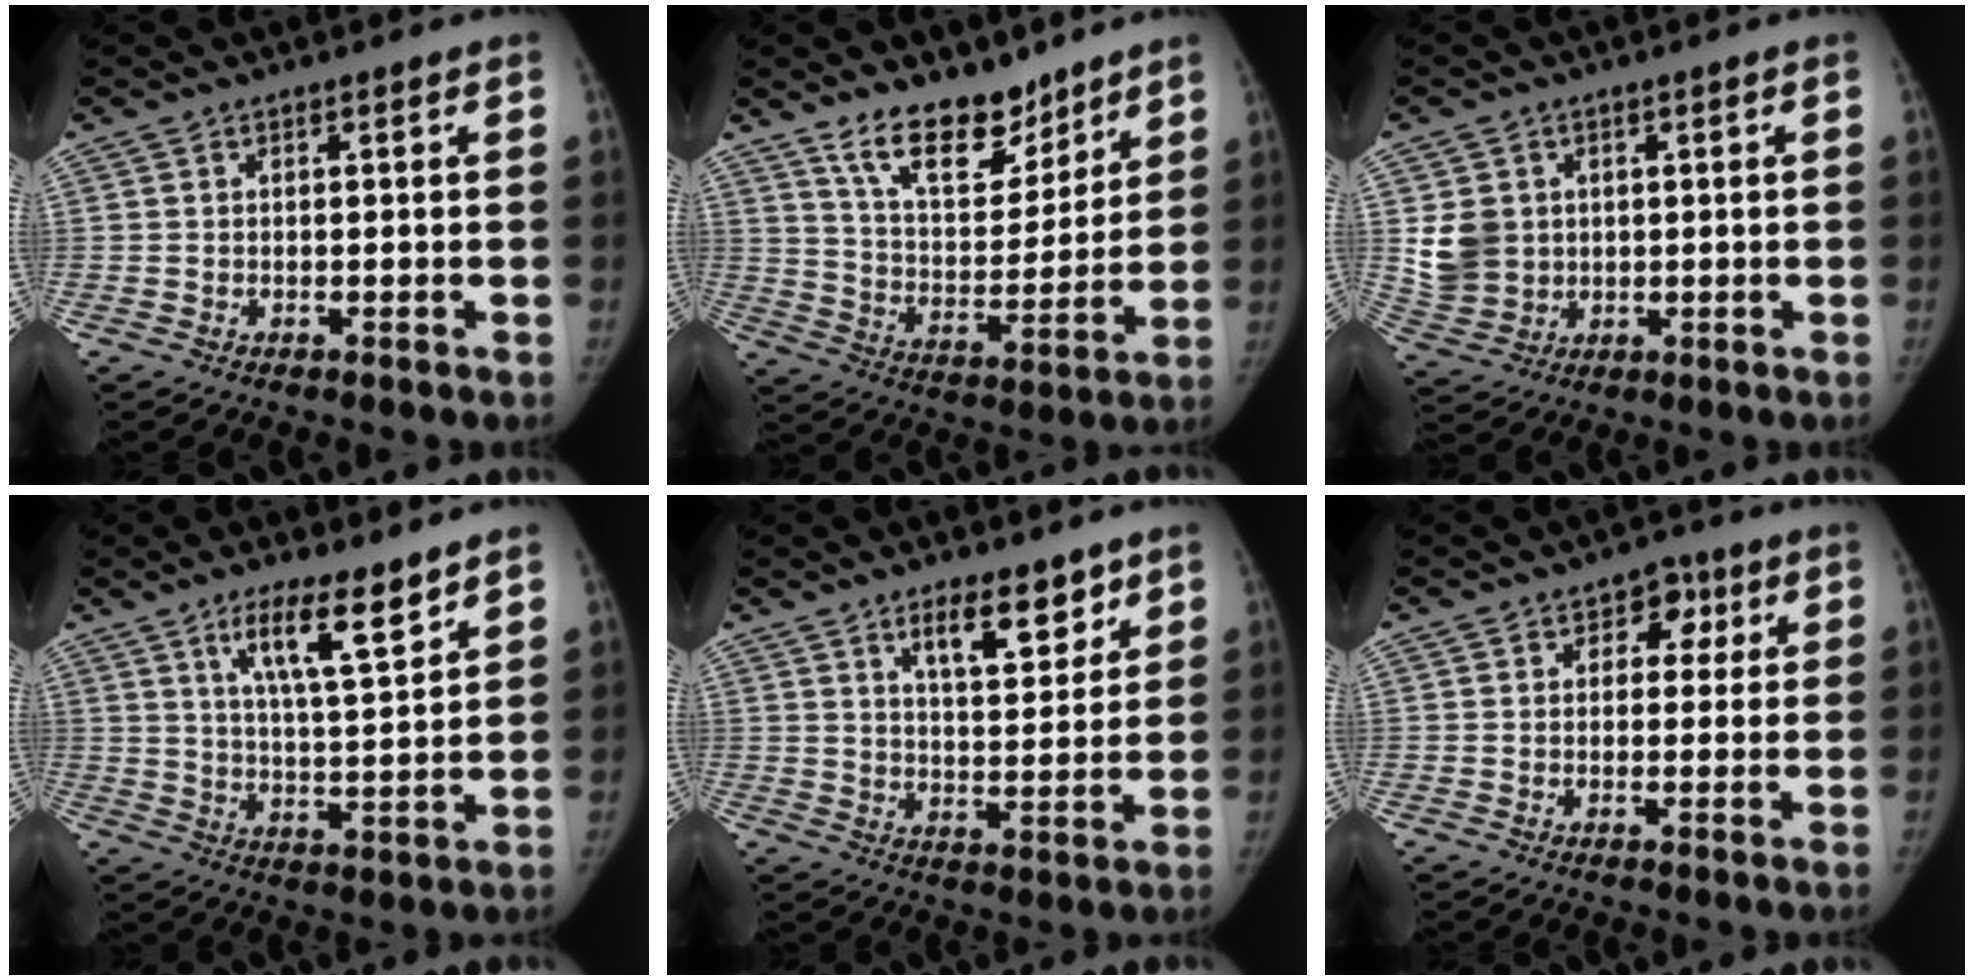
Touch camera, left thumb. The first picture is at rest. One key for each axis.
{"total": 13.8, "fx": 10.3, "fy": 6.3, "fz": 6.6, "tx": -0.071, "ty": -0.077, "tz": 0.188}
{"total": 7.5, "fx": 1.5, "fy": 6.6, "fz": 3.3, "tx": -0.046, "ty": -0.008, "tz": 0.046}
{"total": 10.4, "fx": 6.7, "fy": 2.1, "fz": 7.6, "tx": -0.118, "ty": -0.043, "tz": 0.119}
{"total": 9.5, "fx": 6.1, "fy": 3.8, "fz": 6.2, "tx": -0.069, "ty": -0.041, "tz": 0.100}
{"total": 4.8, "fx": 1.6, "fy": 3.7, "fz": 2.7, "tx": 0.003, "ty": 0.001, "tz": 0.014}